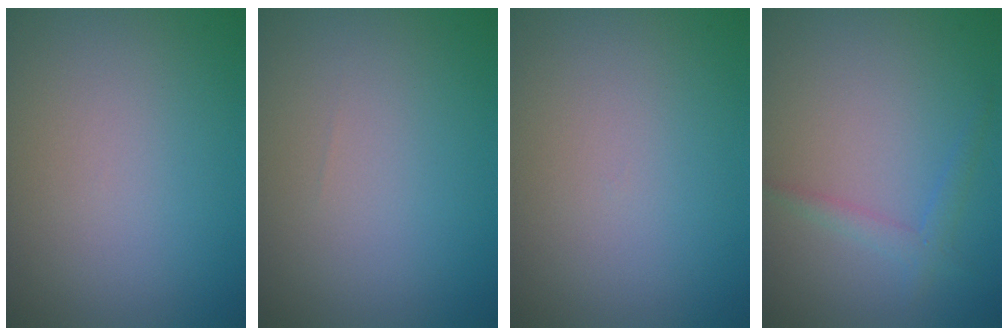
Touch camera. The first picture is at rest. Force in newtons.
{"total": 0.0}
{"total": 0.0}
{"total": 1.5, "press": 1.5, "slide": 0.1}